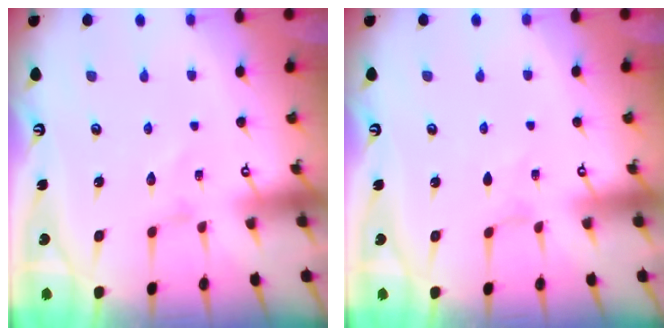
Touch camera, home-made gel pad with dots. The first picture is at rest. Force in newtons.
{"total": 0.0}